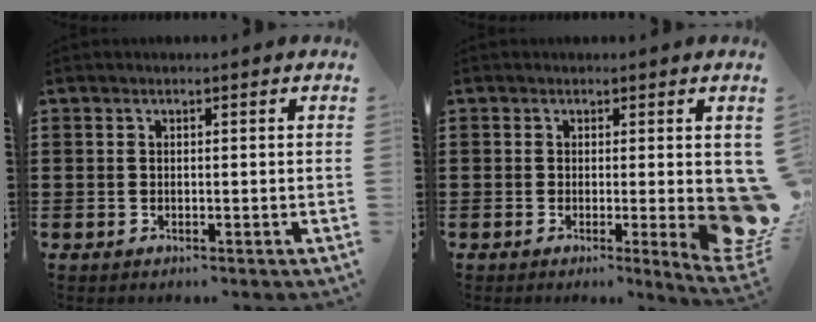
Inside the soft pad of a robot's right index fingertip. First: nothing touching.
{"total": 5.8, "force": [-0.5, 1.6, 5.6], "torque": [-0.070, -0.014, -0.002]}